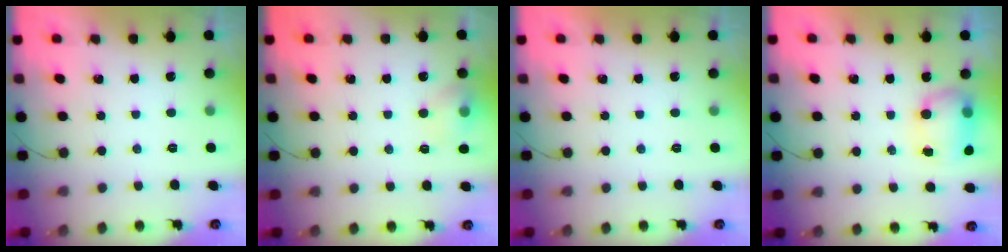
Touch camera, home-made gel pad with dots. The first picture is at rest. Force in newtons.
{"total": 7.9, "press": 7.7, "slide": 1.5}
{"total": 0.0}
{"total": 8.4, "press": 8.3, "slide": 1.0}